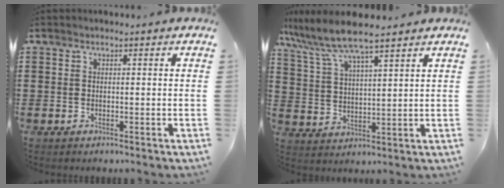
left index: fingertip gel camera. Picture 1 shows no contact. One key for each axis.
{"total": 7.7, "fx": 6.6, "fy": 0.7, "fz": 4.0, "tx": -0.102, "ty": -0.025, "tz": 0.115}